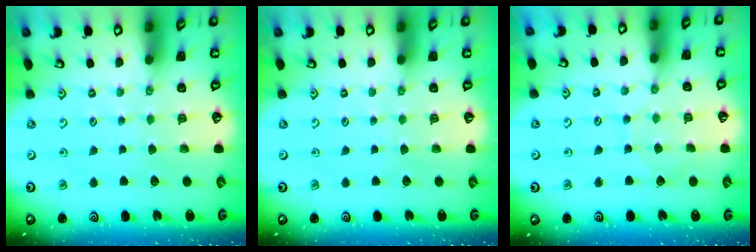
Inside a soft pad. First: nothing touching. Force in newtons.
{"total": 0.0}
{"total": 4.9, "press": 4.9, "slide": 0.2}